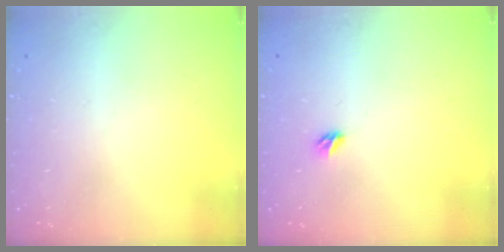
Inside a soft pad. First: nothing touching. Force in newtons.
{"total": 3.8, "press": 3.8, "slide": 0.7}